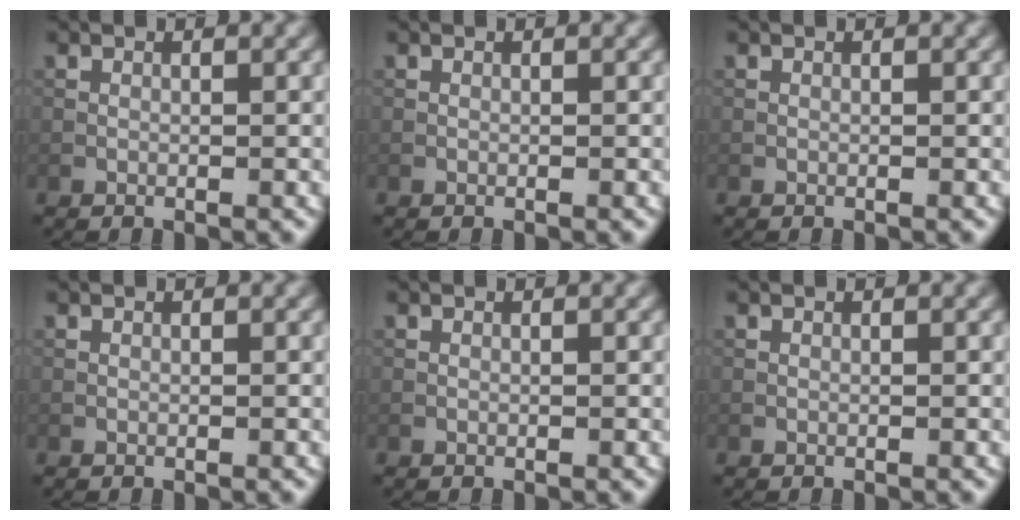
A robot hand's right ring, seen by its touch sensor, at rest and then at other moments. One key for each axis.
{"total": 0.0}
{"total": 0.0}
{"total": 0.0}
{"total": 0.0}
{"total": 0.0}